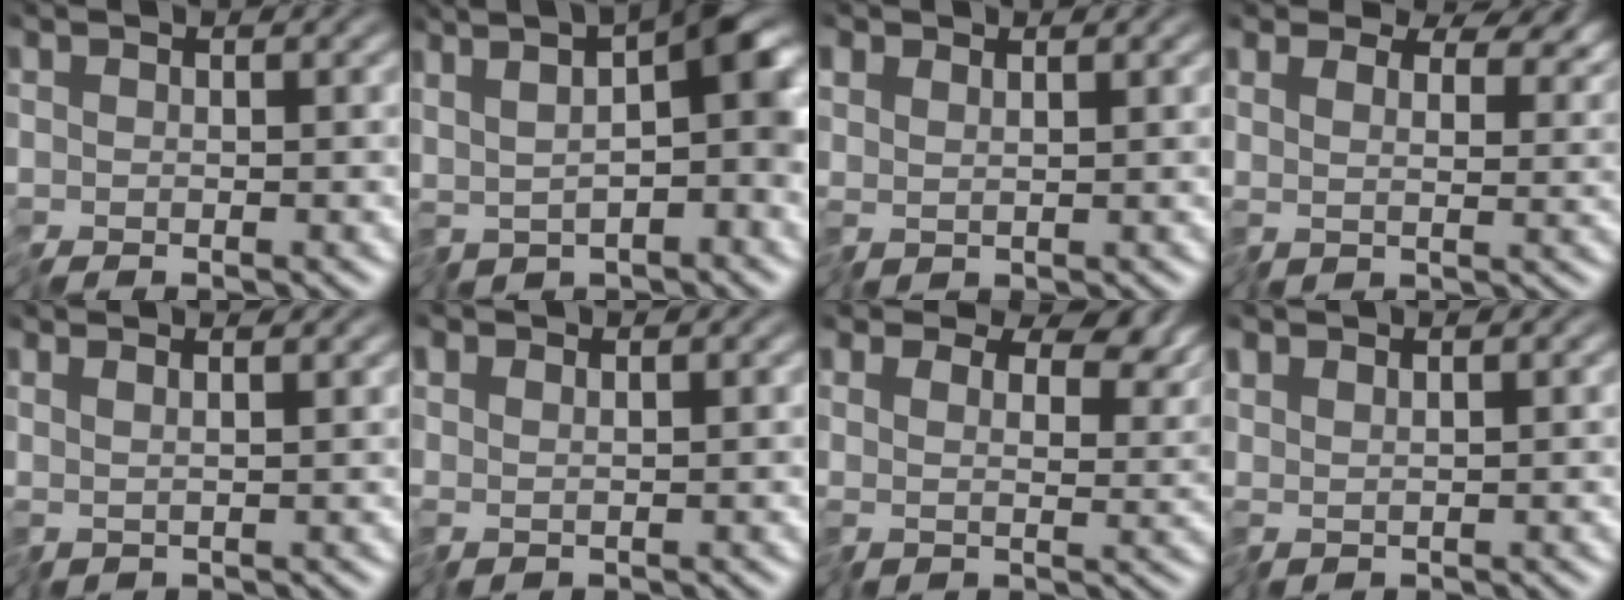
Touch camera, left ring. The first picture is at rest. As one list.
[{"total": 8.7, "force": [1.0, 2.6, 8.2], "torque": [-0.129, 0.005, 0.013]}, {"total": 1.0, "force": [1.0, 0.3, 0.2], "torque": [-0.006, 0.003, 0.019]}, {"total": 7.9, "force": [5.6, 4.1, 3.7], "torque": [-0.079, 0.011, 0.090]}, {"total": 2.0, "force": [1.8, -0.6, 0.7], "torque": [-0.019, 0.009, 0.034]}, {"total": 0.8, "force": [0.8, 0.1, 0.0], "torque": [-0.001, 0.002, 0.018]}, {"total": 7.9, "force": [5.1, 4.1, 4.4], "torque": [-0.080, 0.001, 0.099]}, {"total": 1.1, "force": [1.1, -0.2, 0.0], "torque": [-0.003, 0.002, 0.027]}]